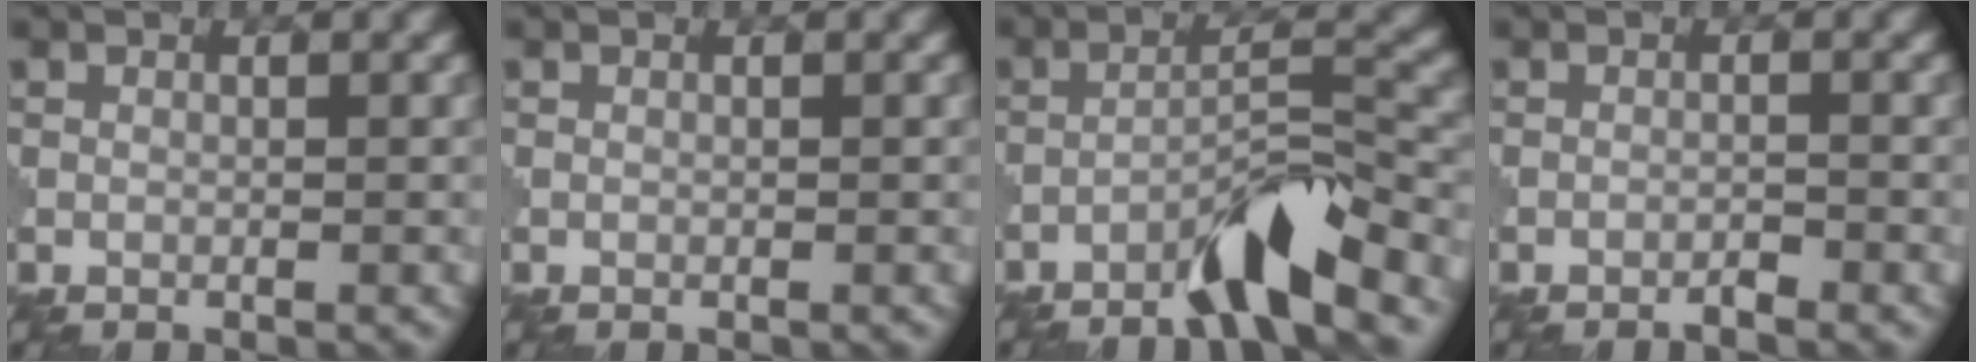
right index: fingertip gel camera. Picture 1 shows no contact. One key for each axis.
{"total": 0.0}
{"total": 5.3, "fx": -4.0, "fy": 0.4, "fz": 3.5, "tx": -0.060, "ty": 0.013, "tz": -0.079}
{"total": 0.9, "fx": -0.7, "fy": -0.1, "fz": 0.4, "tx": -0.006, "ty": 0.003, "tz": -0.018}